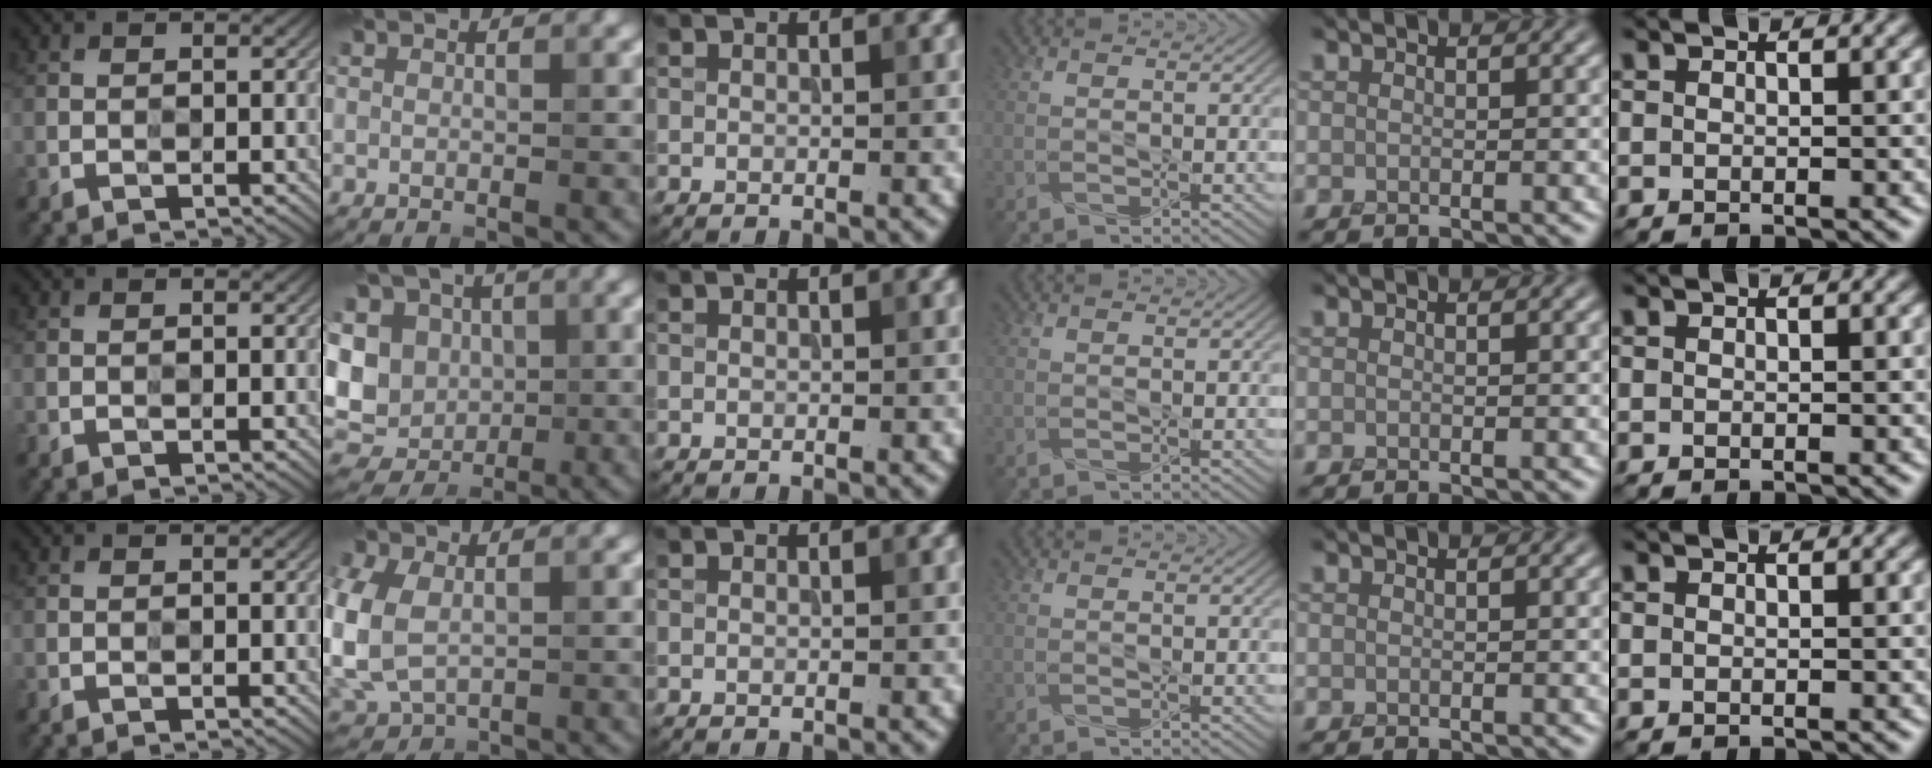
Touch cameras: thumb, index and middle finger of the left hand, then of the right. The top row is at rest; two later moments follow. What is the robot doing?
{"motion": "press", "object": "toy piano key"}